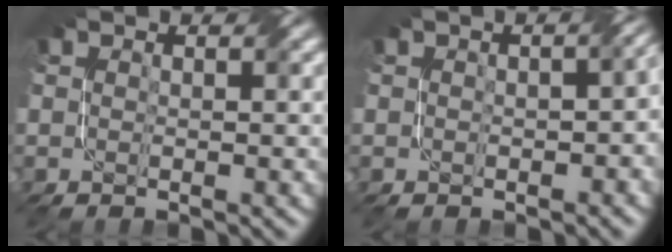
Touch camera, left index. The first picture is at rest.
{"total": 4.5, "force": [0.0, 2.5, 3.8], "torque": [-0.020, 0.001, 0.009]}